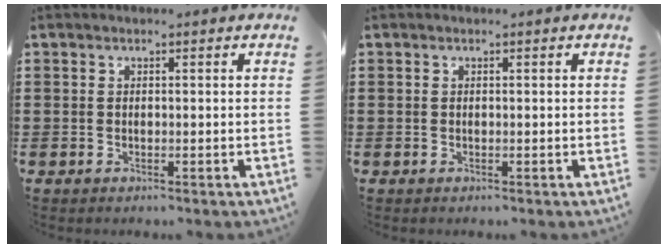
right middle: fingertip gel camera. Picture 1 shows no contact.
{"total": 0.0}